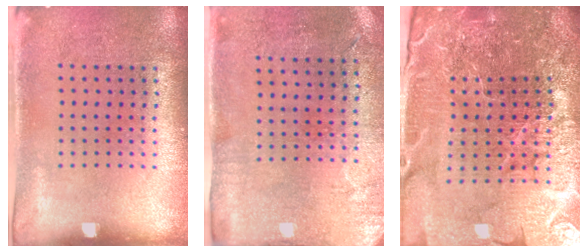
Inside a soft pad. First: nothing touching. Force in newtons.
{"total": 2.9, "press": 2.4, "slide": 1.7}
{"total": 6.3, "press": 5.6, "slide": 3.0}